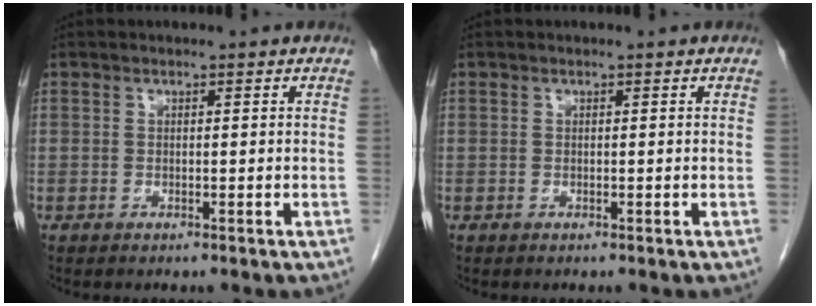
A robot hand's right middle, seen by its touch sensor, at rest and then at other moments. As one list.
[{"total": 0.0}]